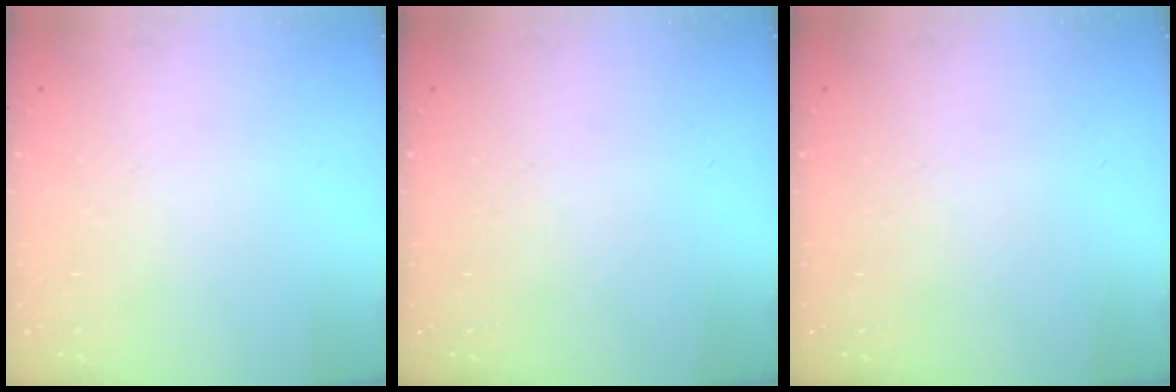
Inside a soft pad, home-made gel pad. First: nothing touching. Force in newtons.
{"total": 0.0}
{"total": 0.0}